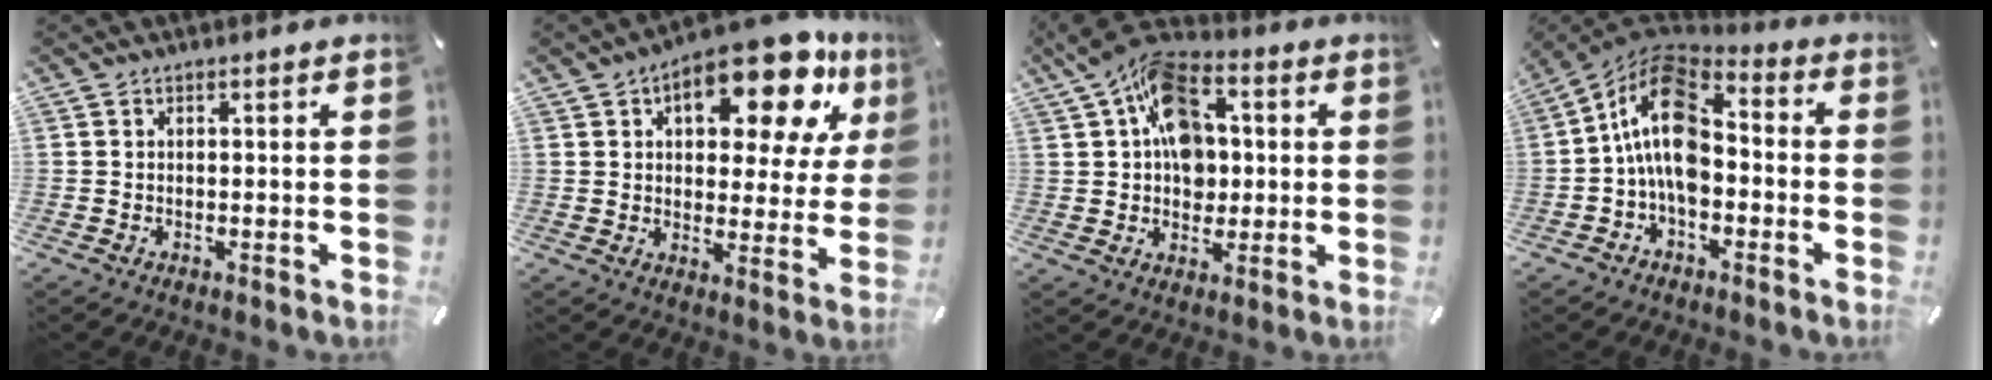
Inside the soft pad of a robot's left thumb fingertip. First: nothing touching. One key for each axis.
{"total": 18.3, "fx": 10.5, "fy": 8.1, "fz": 12.6, "tx": -0.170, "ty": -0.062, "tz": 0.166}
{"total": 15.4, "fx": 3.8, "fy": 11.2, "fz": 9.8, "tx": -0.175, "ty": -0.014, "tz": 0.070}
{"total": 14.3, "fx": -0.7, "fy": 9.0, "fz": 11.1, "tx": -0.227, "ty": 0.007, "tz": -0.018}